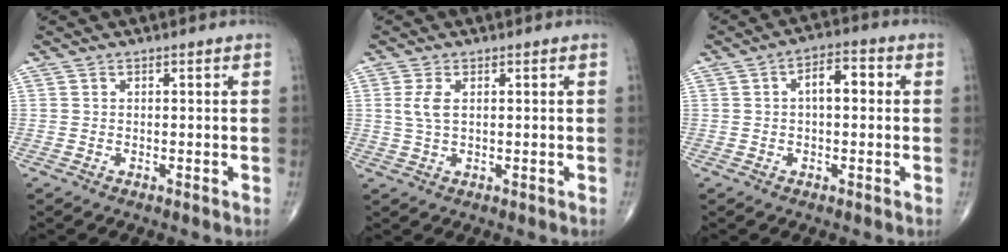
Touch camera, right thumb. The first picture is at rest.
{"total": 3.2, "force": [0.7, 1.5, 2.8], "torque": [-0.068, 0.003, 0.018]}
{"total": 5.9, "force": [0.8, 2.9, 5.0], "torque": [-0.067, 0.018, 0.003]}